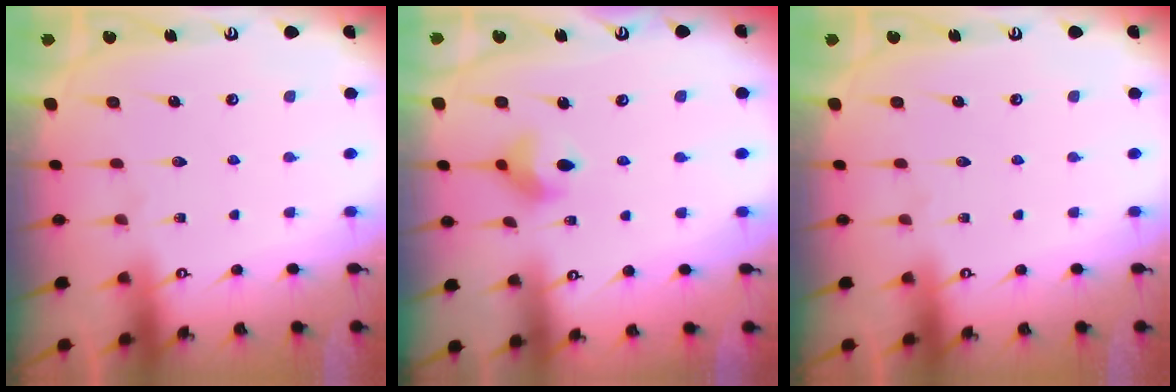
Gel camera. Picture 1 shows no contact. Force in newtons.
{"total": 7.0, "press": 6.9, "slide": 0.9}
{"total": 0.0}